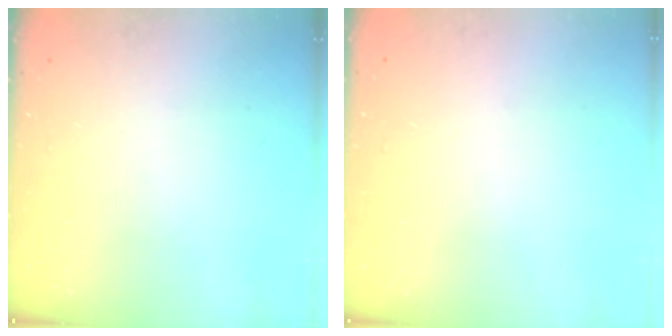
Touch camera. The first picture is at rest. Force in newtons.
{"total": 0.0}